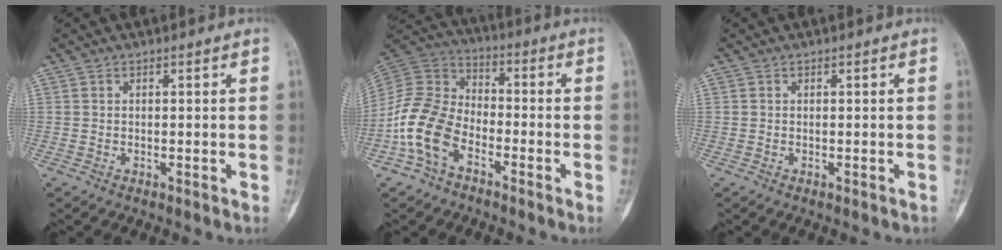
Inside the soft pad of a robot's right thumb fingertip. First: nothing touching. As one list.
[{"total": 12.7, "force": [-5.7, 8.4, 7.7], "torque": [-0.152, 0.047, -0.121]}, {"total": 0.0}]